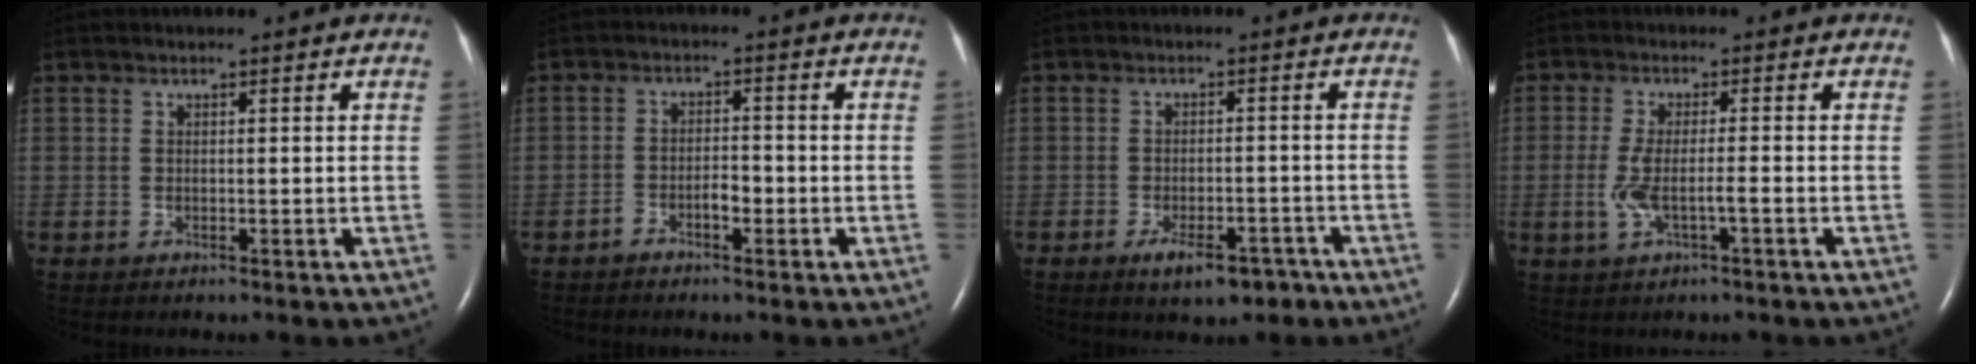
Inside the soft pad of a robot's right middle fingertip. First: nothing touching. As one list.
[{"total": 2.7, "force": [-1.4, 1.0, 2.0], "torque": [-0.036, 0.007, -0.026]}, {"total": 5.4, "force": [-3.6, 2.2, 3.4], "torque": [-0.057, 0.001, -0.050]}, {"total": 4.4, "force": [-1.3, 0.6, 4.2], "torque": [-0.093, -0.003, -0.025]}]